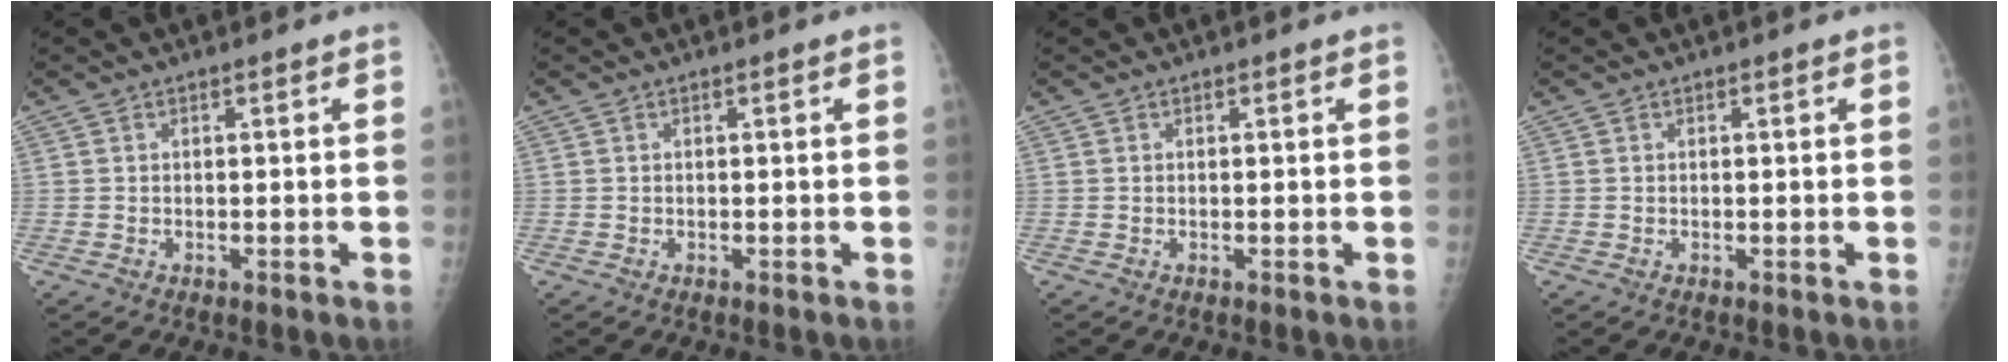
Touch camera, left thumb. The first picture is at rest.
{"total": 0.0}
{"total": 0.0}
{"total": 0.0}